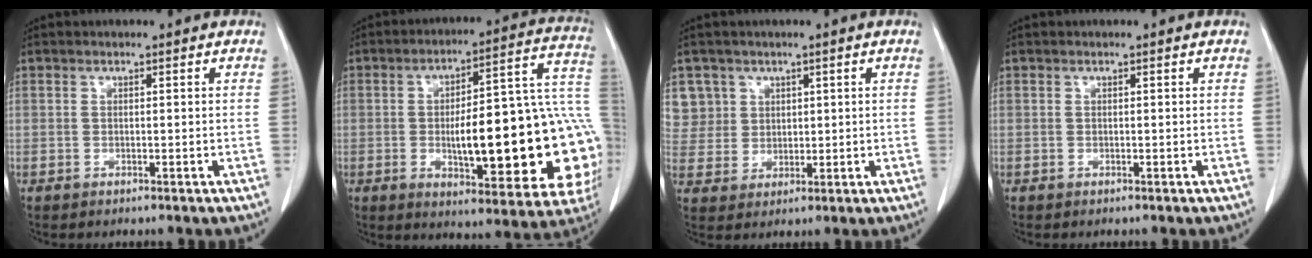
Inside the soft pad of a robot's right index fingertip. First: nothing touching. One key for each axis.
{"total": 26.3, "fx": -4.0, "fy": 6.8, "fz": 25.1, "tx": -0.260, "ty": 0.031, "tz": -0.039}
{"total": 6.5, "fx": 3.2, "fy": 5.7, "fz": -0.3, "tx": 0.014, "ty": 0.013, "tz": 0.072}
{"total": 0.0}